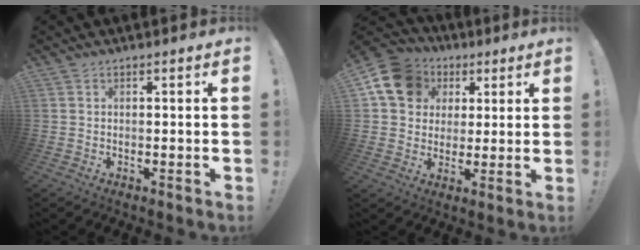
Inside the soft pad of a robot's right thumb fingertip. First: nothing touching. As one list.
[{"total": 14.1, "force": [5.0, 11.8, 6.0], "torque": [-0.092, -0.013, 0.103]}]